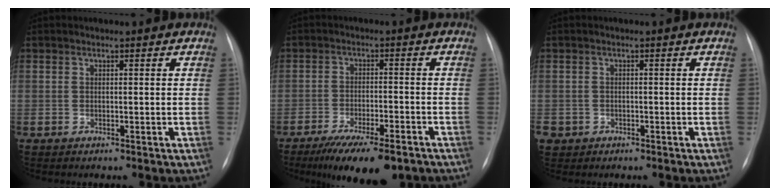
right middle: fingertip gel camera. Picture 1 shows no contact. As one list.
[{"total": 11.9, "force": [-8.7, 3.1, 7.5], "torque": [-0.118, -0.018, -0.130]}, {"total": 2.8, "force": [-1.5, 2.3, 0.6], "torque": [-0.009, 0.002, -0.024]}]